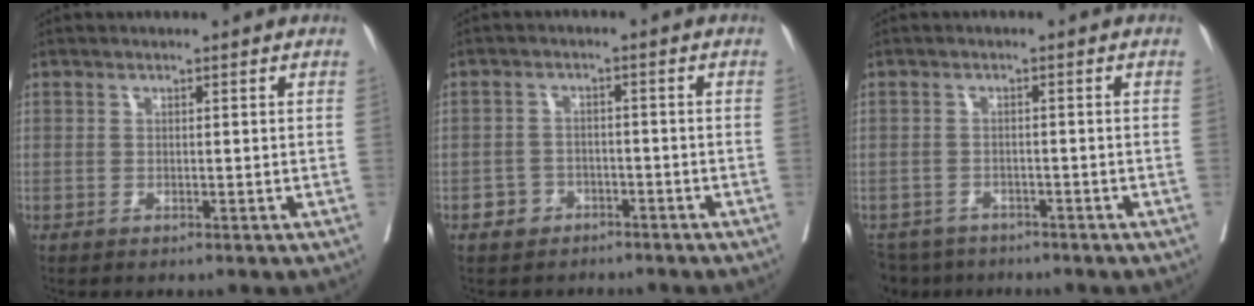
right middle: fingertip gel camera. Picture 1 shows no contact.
{"total": 3.3, "force": [-2.2, 2.5, 0.2], "torque": [-0.014, 0.008, -0.036]}
{"total": 5.4, "force": [-4.8, 2.6, 0.4], "torque": [0.000, -0.007, -0.077]}